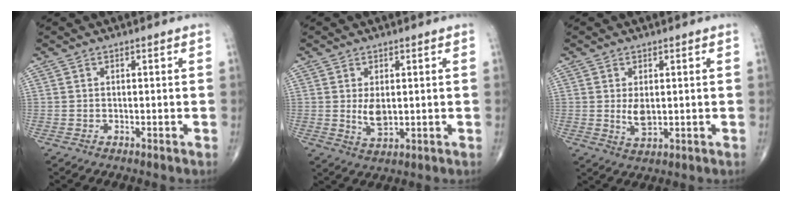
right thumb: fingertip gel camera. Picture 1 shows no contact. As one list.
[{"total": 4.0, "force": [0.4, 2.1, 3.4], "torque": [-0.057, -0.012, 0.015]}, {"total": 3.6, "force": [0.3, 1.8, 3.0], "torque": [-0.051, -0.011, 0.013]}]